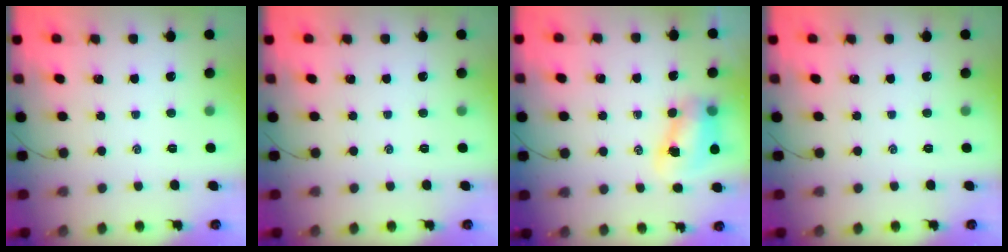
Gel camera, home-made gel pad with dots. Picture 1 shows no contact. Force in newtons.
{"total": 0.0}
{"total": 8.0, "press": 7.9, "slide": 1.1}
{"total": 0.0}